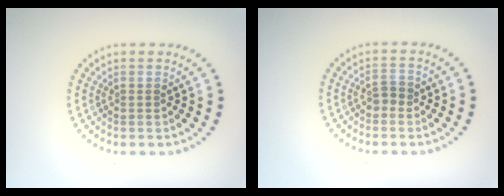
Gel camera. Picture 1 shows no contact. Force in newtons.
{"total": 1.2, "press": 1.2, "slide": 0.4}